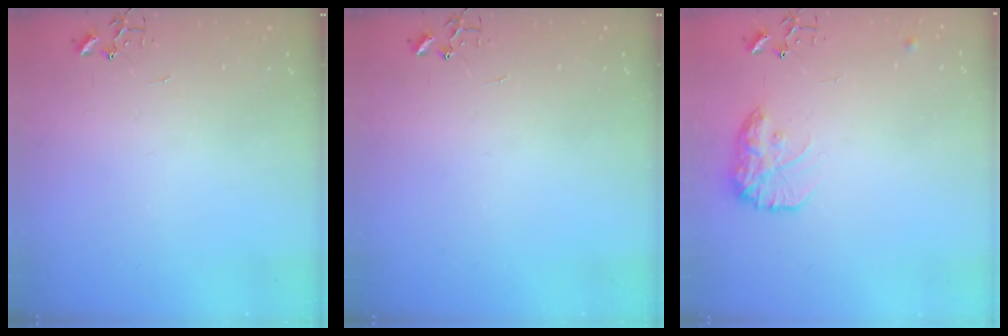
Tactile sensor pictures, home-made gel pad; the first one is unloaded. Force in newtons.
{"total": 0.0}
{"total": 13.1, "press": 13.0, "slide": 0.7}